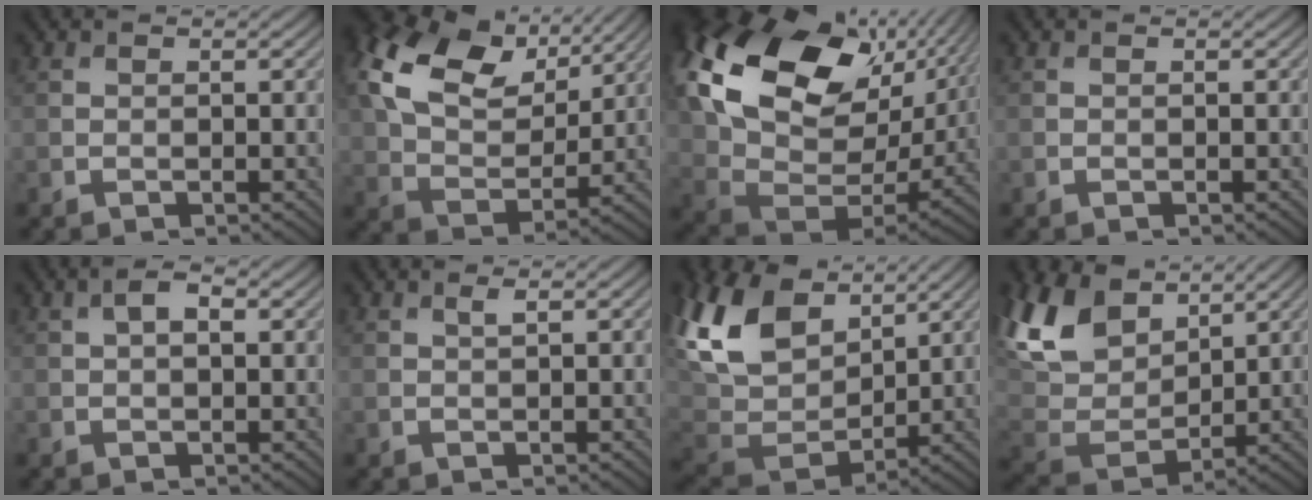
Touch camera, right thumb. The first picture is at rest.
{"total": 14.4, "force": [6.5, 8.7, 9.5], "torque": [-0.220, 0.020, 0.115]}
{"total": 20.6, "force": [7.9, 13.0, 13.8], "torque": [-0.305, 0.000, 0.162]}
{"total": 0.0}
{"total": 3.0, "force": [0.8, 1.4, 2.5], "torque": [-0.043, 0.005, 0.012]}
{"total": 0.8, "force": [0.5, 0.1, 0.7], "torque": [-0.014, 0.002, 0.010]}
{"total": 15.4, "force": [7.2, 9.6, 9.7], "torque": [-0.262, 0.035, 0.138]}
{"total": 13.2, "force": [7.4, 7.5, 8.0], "torque": [-0.223, 0.034, 0.137]}